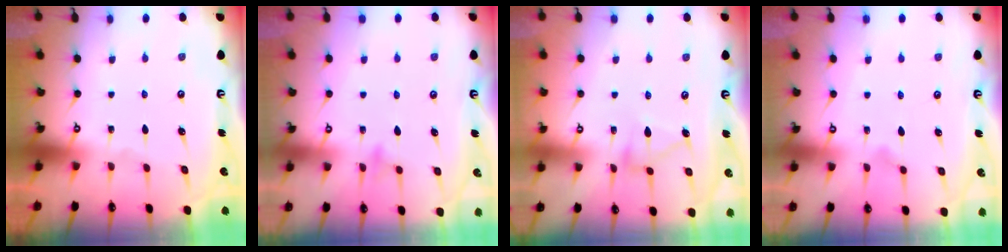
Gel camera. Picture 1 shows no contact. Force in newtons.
{"total": 7.3, "press": 7.2, "slide": 0.7}
{"total": 8.0, "press": 8.0, "slide": 0.6}
{"total": 6.6, "press": 6.6, "slide": 0.3}